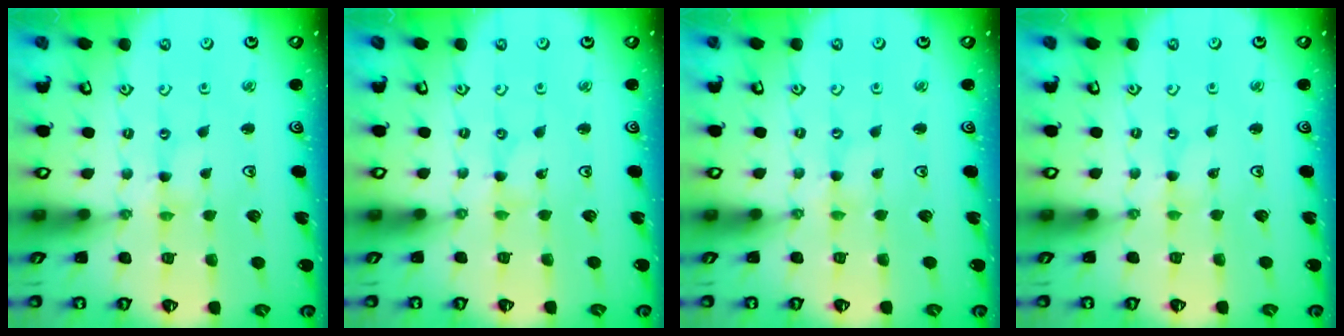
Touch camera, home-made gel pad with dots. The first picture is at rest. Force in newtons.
{"total": 0.0}
{"total": 0.0}
{"total": 0.0}